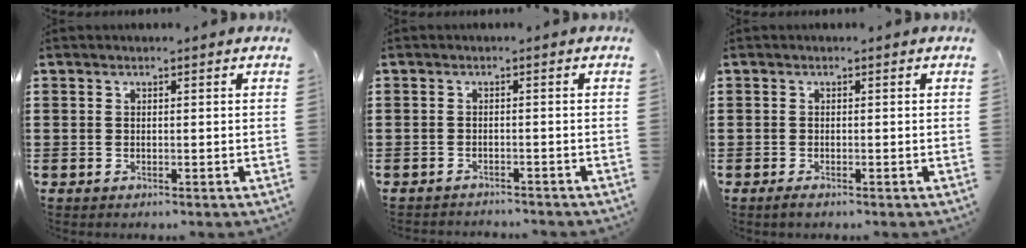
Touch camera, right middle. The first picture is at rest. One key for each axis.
{"total": 1.5, "fx": -1.5, "fy": 0.0, "fz": 0.0, "tx": -0.005, "ty": 0.000, "tz": -0.032}
{"total": 0.7, "fx": -0.5, "fy": 0.1, "fz": 0.5, "tx": -0.011, "ty": -0.006, "tz": -0.007}